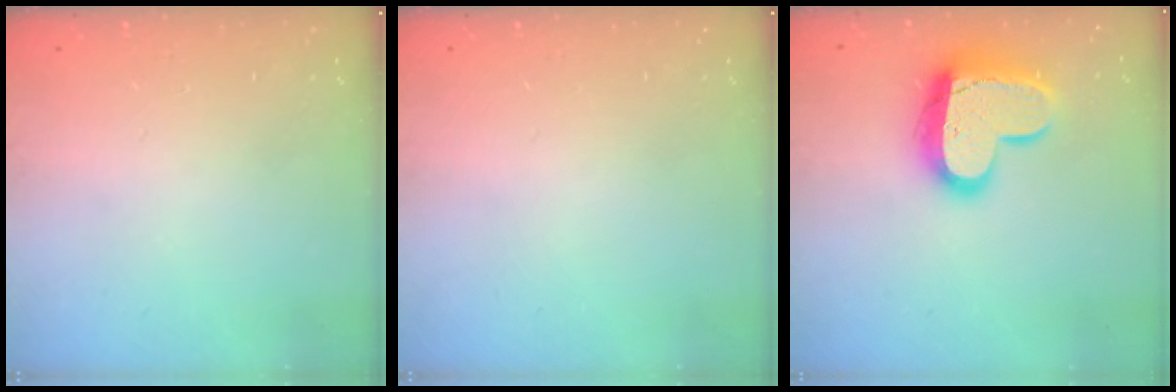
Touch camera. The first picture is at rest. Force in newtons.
{"total": 0.0}
{"total": 17.3, "press": 17.2, "slide": 1.4}